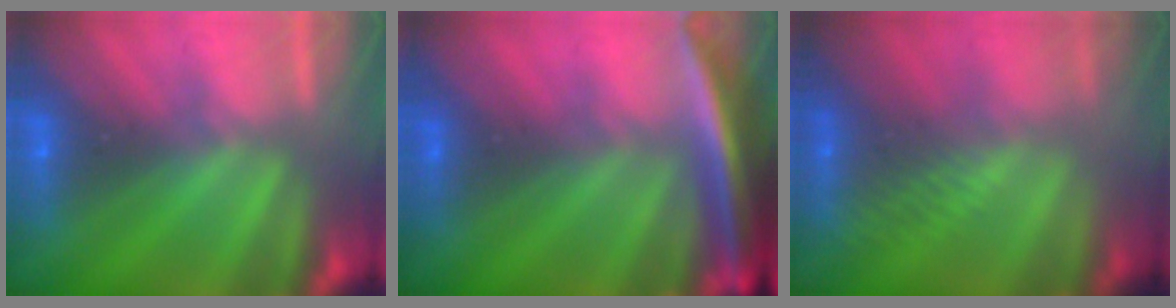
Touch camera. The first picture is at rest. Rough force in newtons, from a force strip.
{"total": 7.0}
{"total": 2.9}